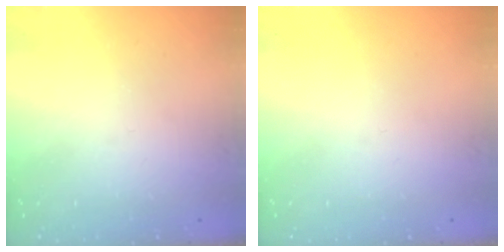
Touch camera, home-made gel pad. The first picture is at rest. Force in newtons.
{"total": 0.0}